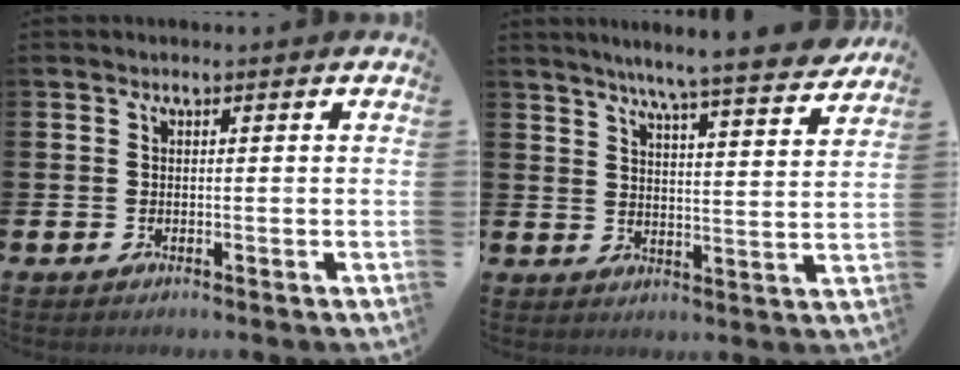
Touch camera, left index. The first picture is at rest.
{"total": 6.9, "force": [6.4, -0.6, 2.3], "torque": [-0.053, -0.044, 0.107]}